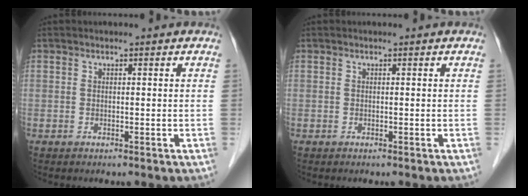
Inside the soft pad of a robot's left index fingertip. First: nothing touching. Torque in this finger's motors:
{"motor_torque": [0.00, 0.00, 0.00, 0.00]}